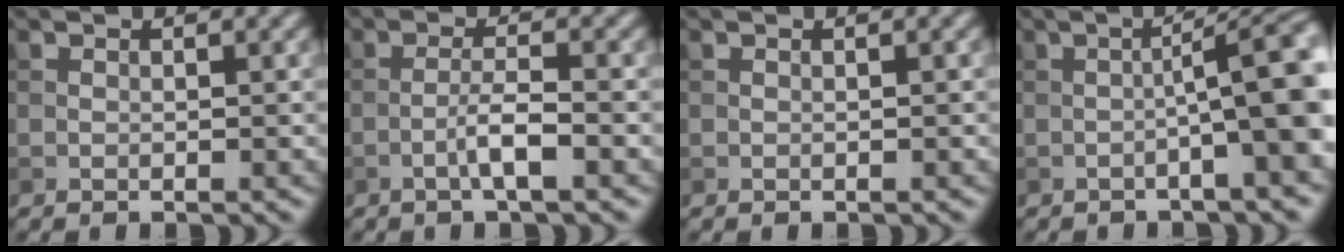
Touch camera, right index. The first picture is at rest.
{"total": 2.6, "force": [-1.2, 0.3, 2.3], "torque": [-0.043, 0.009, -0.026]}
{"total": 0.5, "force": [0.0, 0.1, 0.5], "torque": [-0.007, 0.001, 0.000]}
{"total": 6.8, "force": [-1.1, 0.9, 6.6], "torque": [-0.088, 0.019, -0.023]}